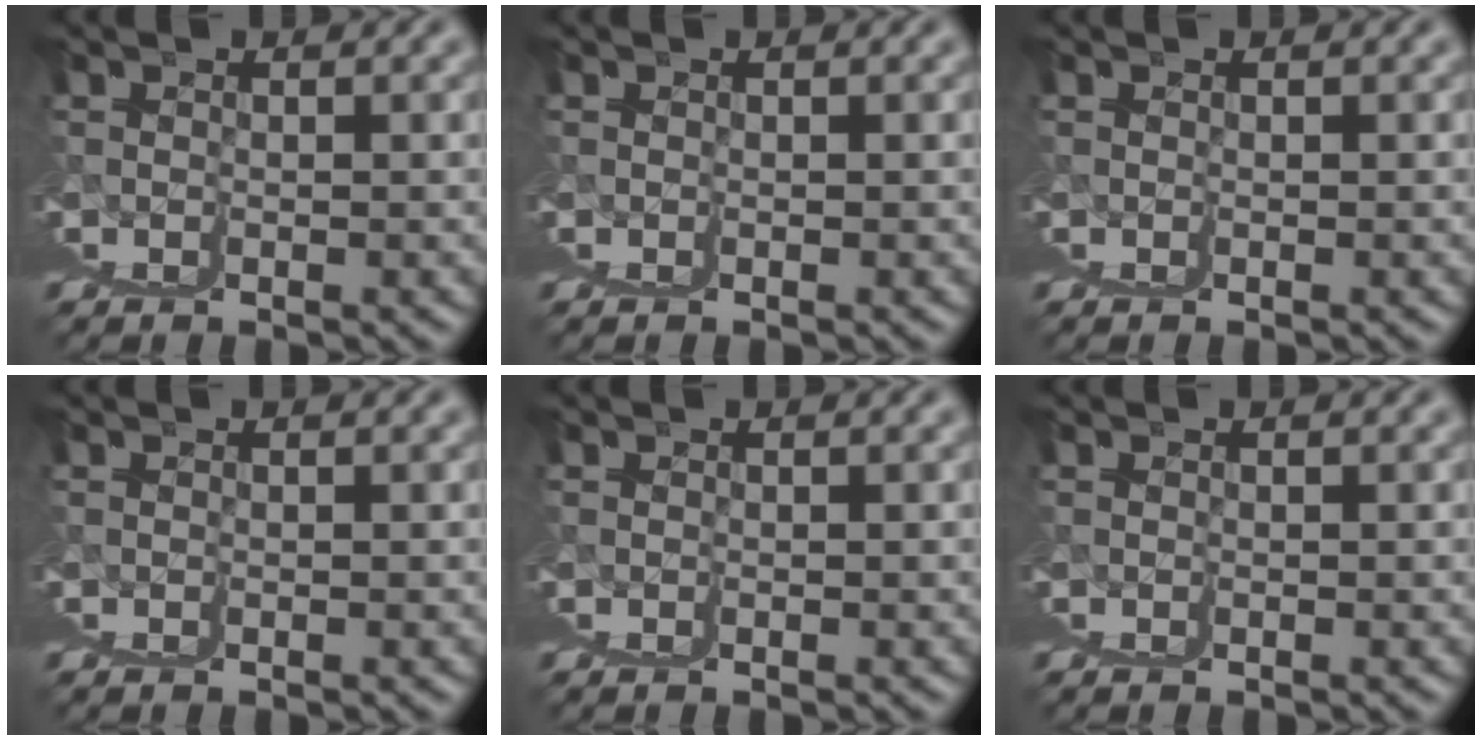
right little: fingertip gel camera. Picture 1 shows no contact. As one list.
[{"total": 0.0}, {"total": 0.0}, {"total": 0.0}, {"total": 0.0}, {"total": 0.0}]